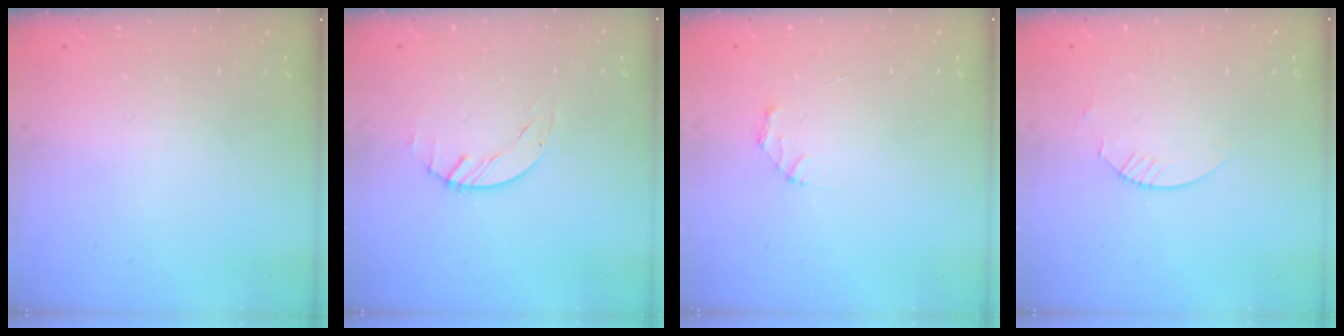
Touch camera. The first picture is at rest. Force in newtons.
{"total": 1.5, "press": 1.4, "slide": 0.1}
{"total": 2.1, "press": 2.1, "slide": 0.2}
{"total": 1.8, "press": 1.8, "slide": 0.2}